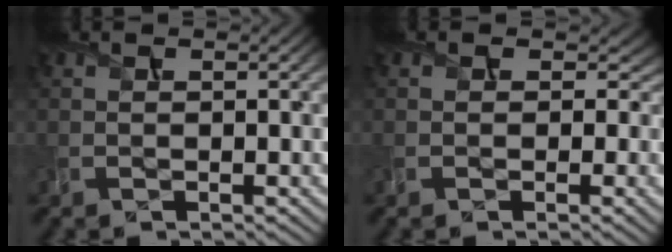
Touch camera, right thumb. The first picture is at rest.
{"total": 2.9, "force": [0.4, 2.6, 1.4], "torque": [-0.026, -0.013, 0.004]}